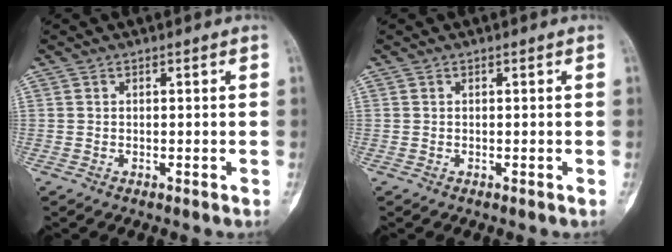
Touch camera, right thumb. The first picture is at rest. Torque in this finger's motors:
{"motor_torque": [0.05, -0.05, 0.08, 0.00, 0.02]}